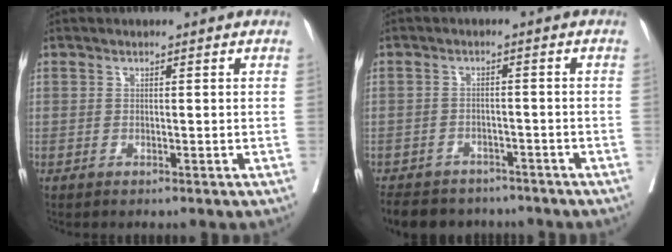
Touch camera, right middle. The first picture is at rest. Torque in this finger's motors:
{"motor_torque": [1.07, -1.06, 0.52, 0.12]}